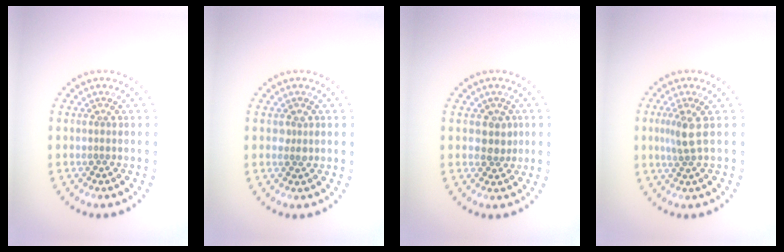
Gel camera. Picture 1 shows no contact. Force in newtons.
{"total": 0.8, "press": 0.7, "slide": 0.1}
{"total": 2.0, "press": 1.8, "slide": 0.8}
{"total": 2.1, "press": 1.6, "slide": 1.3}